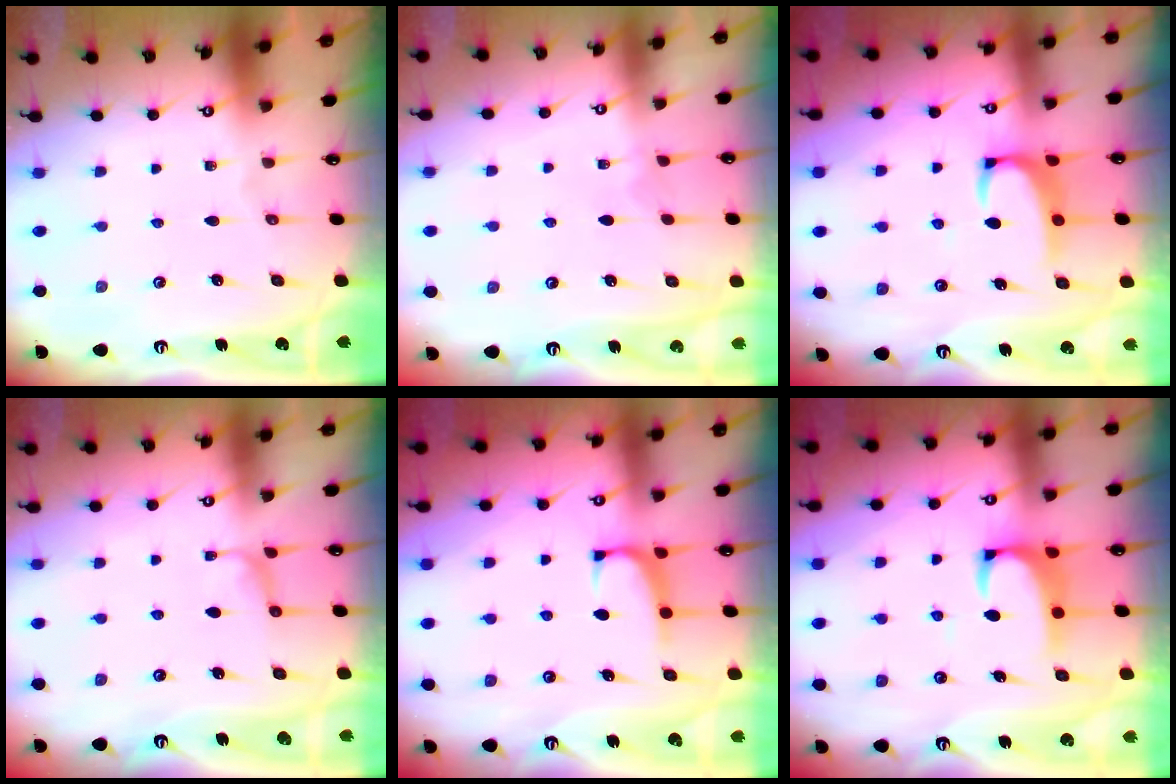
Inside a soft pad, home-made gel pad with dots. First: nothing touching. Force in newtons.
{"total": 3.3, "press": 3.3, "slide": 0.1}
{"total": 3.5, "press": 3.4, "slide": 0.7}
{"total": 1.8, "press": 1.5, "slide": 1.0}
{"total": 1.0, "press": 0.6, "slide": 0.7}
{"total": 2.1, "press": 1.9, "slide": 1.0}